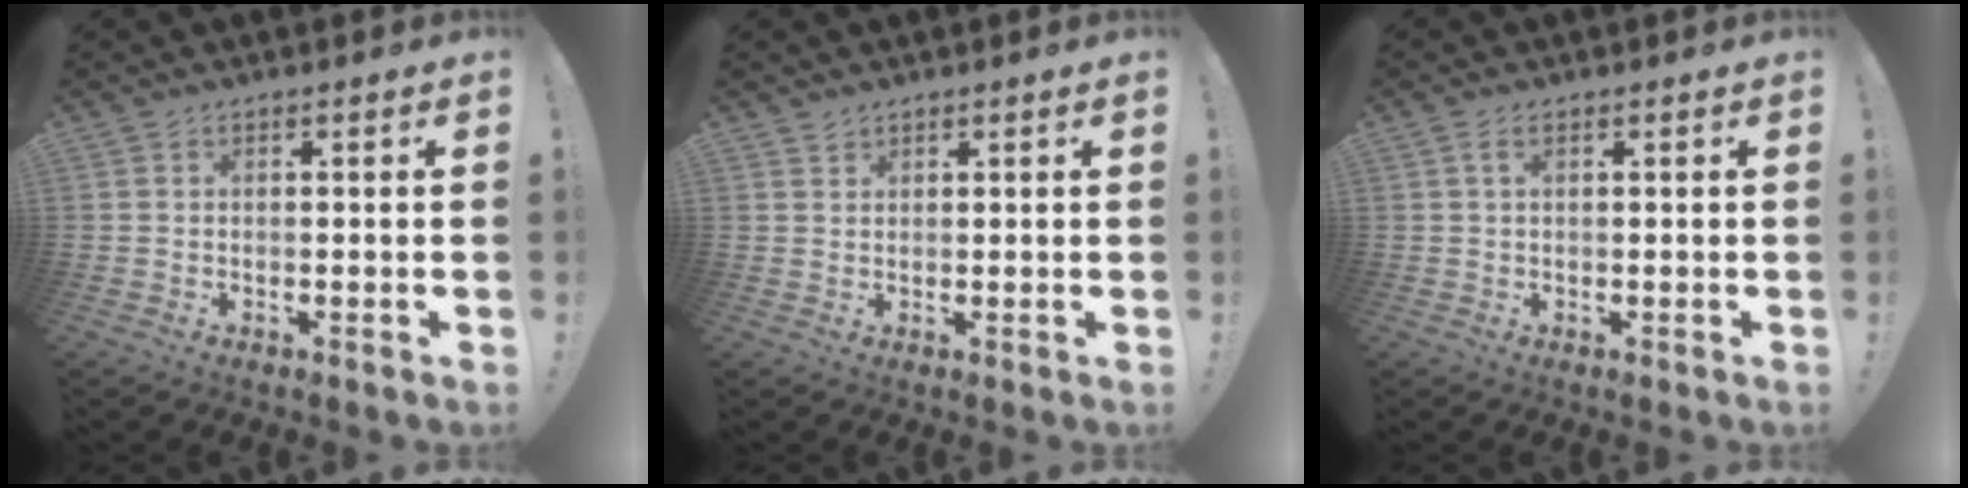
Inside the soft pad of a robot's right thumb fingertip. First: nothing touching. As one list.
[{"total": 1.3, "force": [1.2, 0.5, 0.1], "torque": [0.004, -0.007, 0.023]}, {"total": 2.0, "force": [0.7, 0.7, 1.7], "torque": [-0.030, 0.003, 0.011]}]